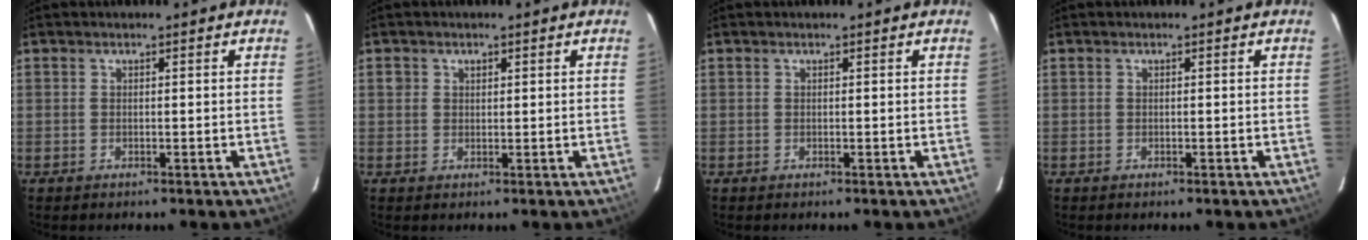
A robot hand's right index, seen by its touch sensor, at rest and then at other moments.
{"total": 1.4, "force": [0.4, 1.3, 0.3], "torque": [-0.005, 0.004, 0.007]}
{"total": 0.0}
{"total": 0.0}